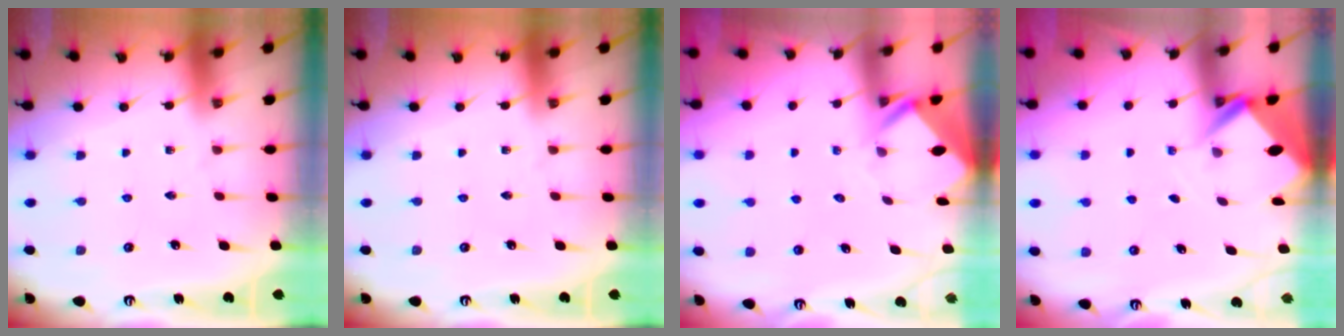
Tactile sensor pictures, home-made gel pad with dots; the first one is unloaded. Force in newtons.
{"total": 0.0}
{"total": 2.8, "press": 2.8, "slide": 0.2}
{"total": 2.7, "press": 2.7, "slide": 0.1}